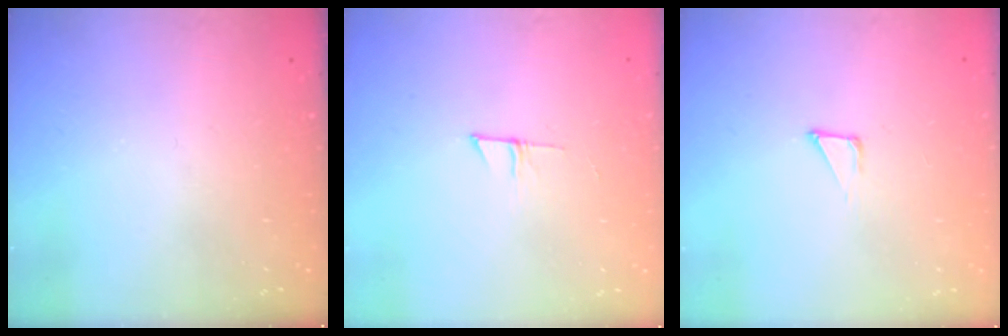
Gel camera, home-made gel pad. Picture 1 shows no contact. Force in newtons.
{"total": 4.0, "press": 4.0, "slide": 0.4}
{"total": 2.7, "press": 2.7, "slide": 0.3}